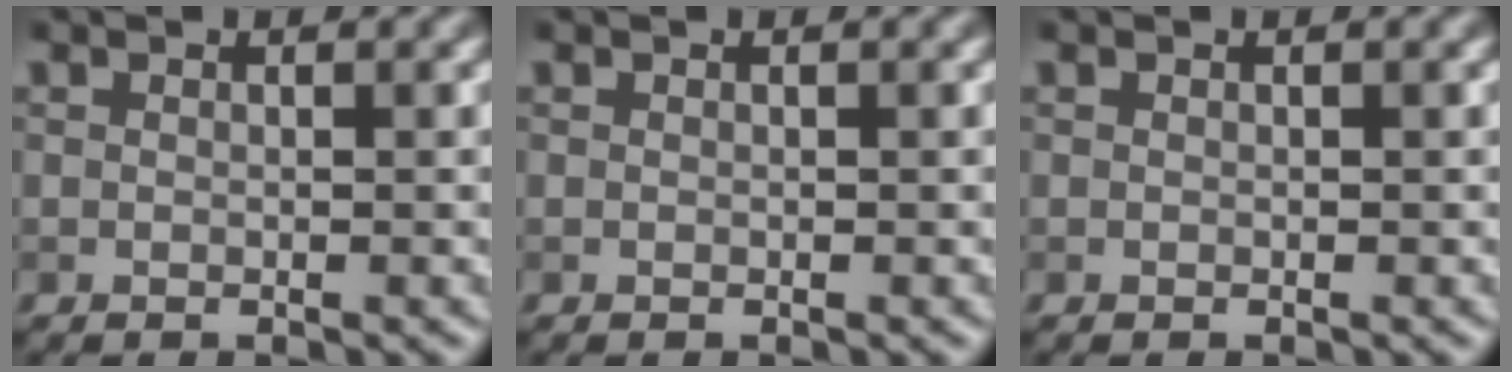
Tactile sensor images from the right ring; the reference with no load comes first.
{"total": 0.0}
{"total": 0.0}